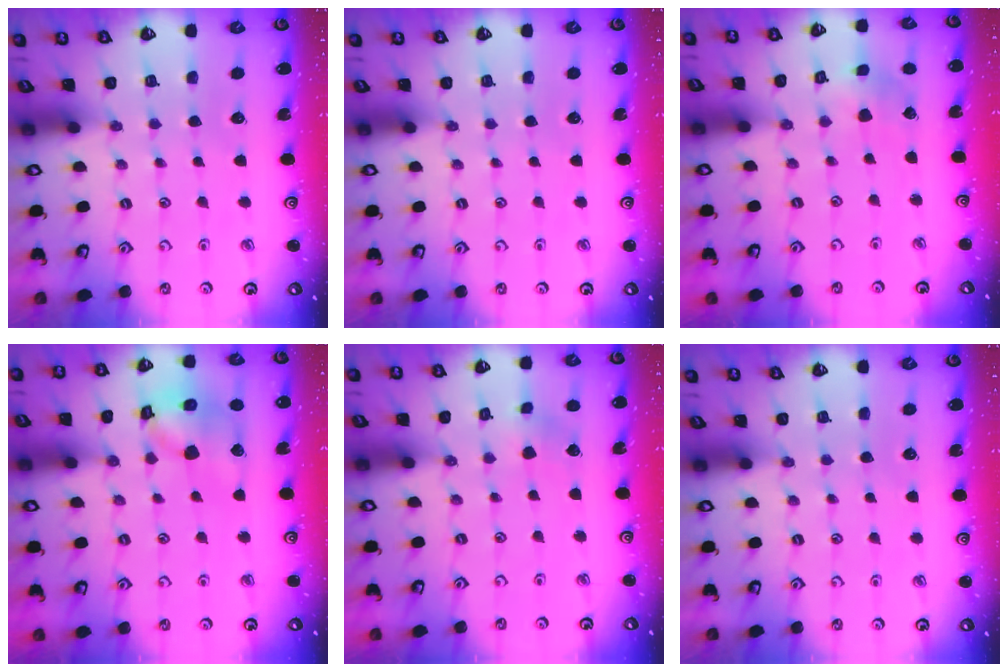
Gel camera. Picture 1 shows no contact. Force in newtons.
{"total": 0.0}
{"total": 2.9, "press": 2.8, "slide": 0.3}
{"total": 13.7, "press": 13.6, "slide": 1.8}
{"total": 2.9, "press": 2.9, "slide": 0.3}
{"total": 0.0}